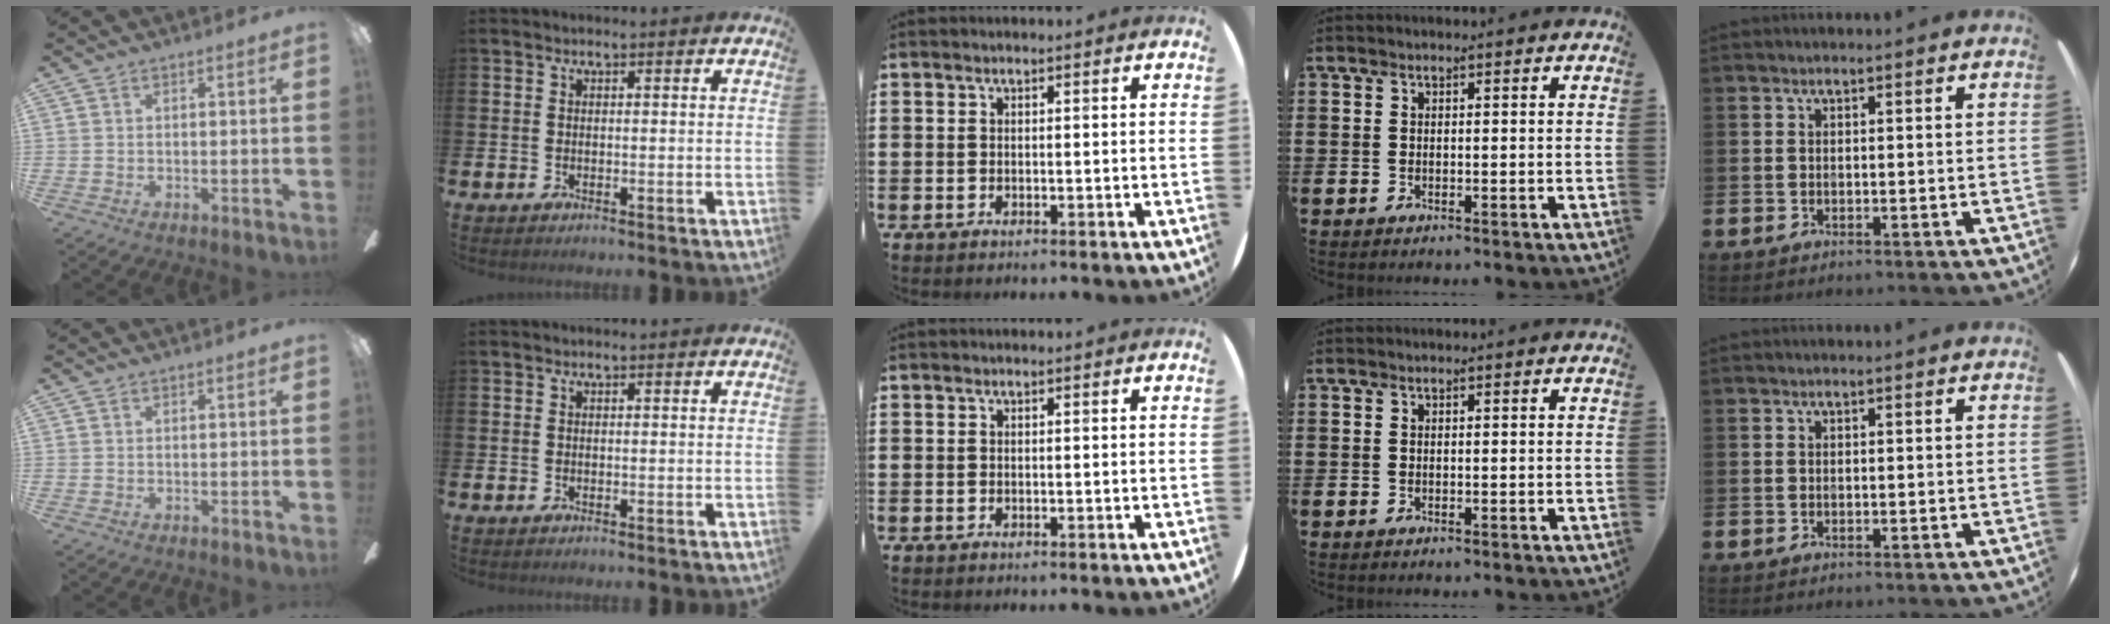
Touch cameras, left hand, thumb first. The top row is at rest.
{}